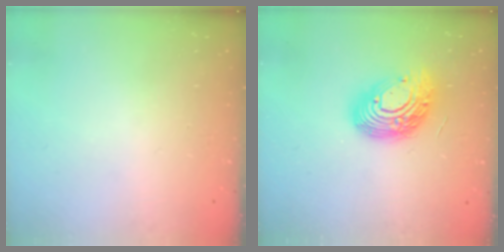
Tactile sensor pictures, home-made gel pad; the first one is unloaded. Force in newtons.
{"total": 16.1, "press": 16.0, "slide": 1.3}